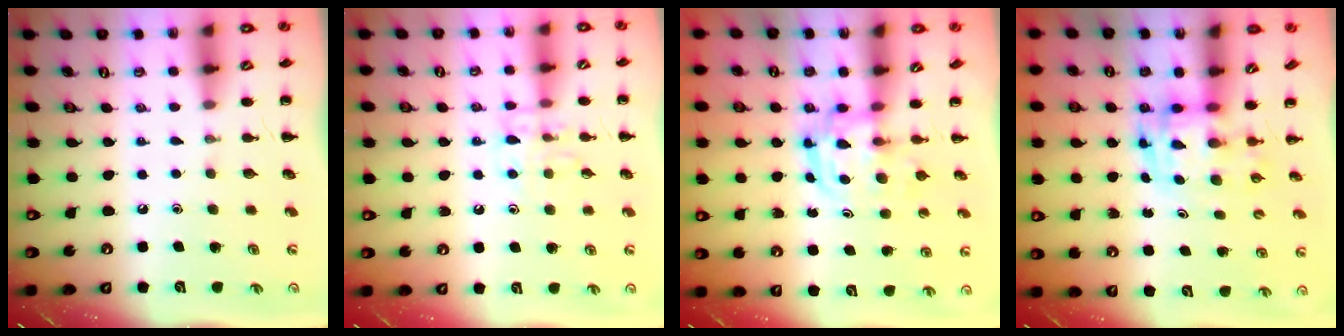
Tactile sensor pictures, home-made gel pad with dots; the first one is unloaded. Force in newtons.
{"total": 8.7, "press": 8.7, "slide": 0.4}
{"total": 3.0, "press": 3.0, "slide": 0.4}
{"total": 3.5, "press": 3.4, "slide": 0.6}